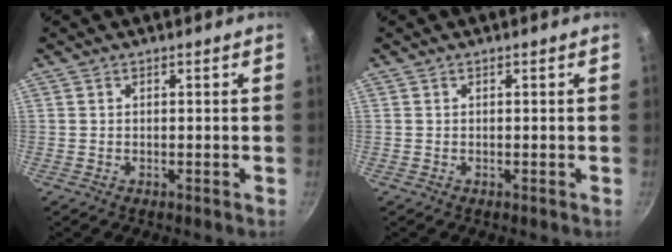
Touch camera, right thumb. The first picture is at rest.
{"total": 0.0}